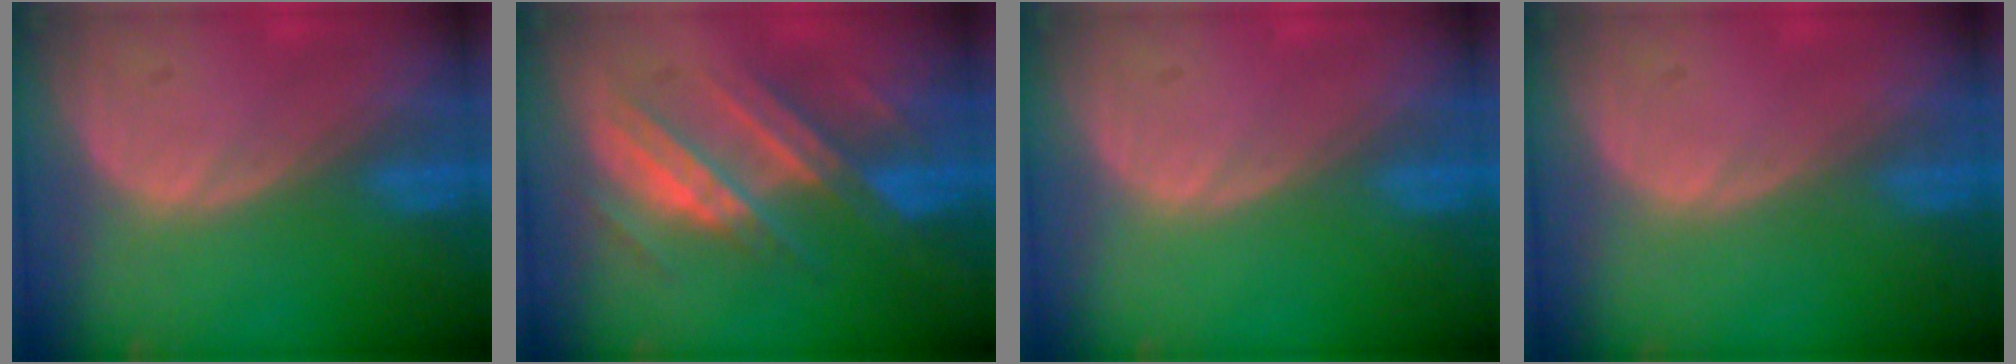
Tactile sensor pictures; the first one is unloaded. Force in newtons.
{"total": 7.4, "press": 7.4, "slide": 0.1}
{"total": 0.0}
{"total": 0.0}